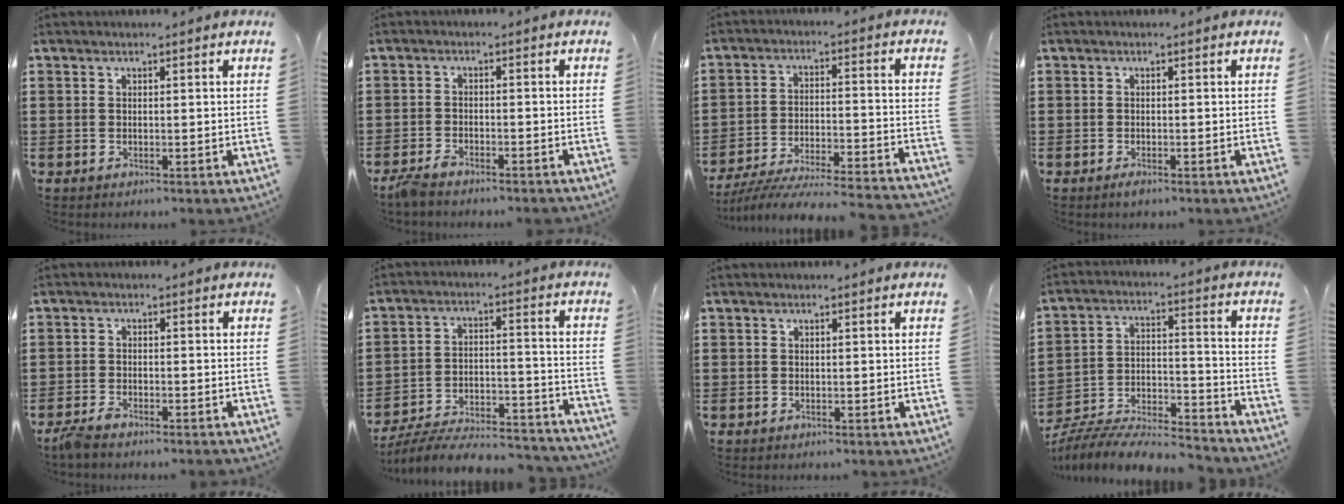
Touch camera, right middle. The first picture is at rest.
{"total": 2.7, "force": [-2.5, 0.3, 0.9], "torque": [-0.033, -0.003, -0.054]}
{"total": 6.6, "force": [-6.2, 0.0, 2.0], "torque": [-0.039, -0.009, -0.126]}
{"total": 0.7, "force": [-0.5, 0.1, 0.3], "torque": [-0.009, -0.007, -0.009]}
{"total": 2.7, "force": [-2.5, 0.2, 1.0], "torque": [-0.035, -0.004, -0.054]}
{"total": 7.5, "force": [-7.1, 0.8, 2.3], "torque": [-0.038, 0.006, -0.141]}
{"total": 0.8, "force": [-0.5, 0.7, 0.0], "torque": [0.000, 0.004, -0.012]}
{"total": 9.0, "force": [-8.8, 1.2, 1.8], "torque": [-0.020, 0.020, -0.171]}